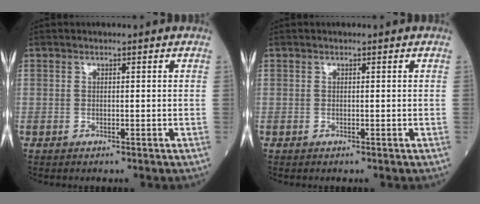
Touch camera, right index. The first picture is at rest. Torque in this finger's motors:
{"motor_torque": [0.00, 0.01, 0.04, 0.01]}